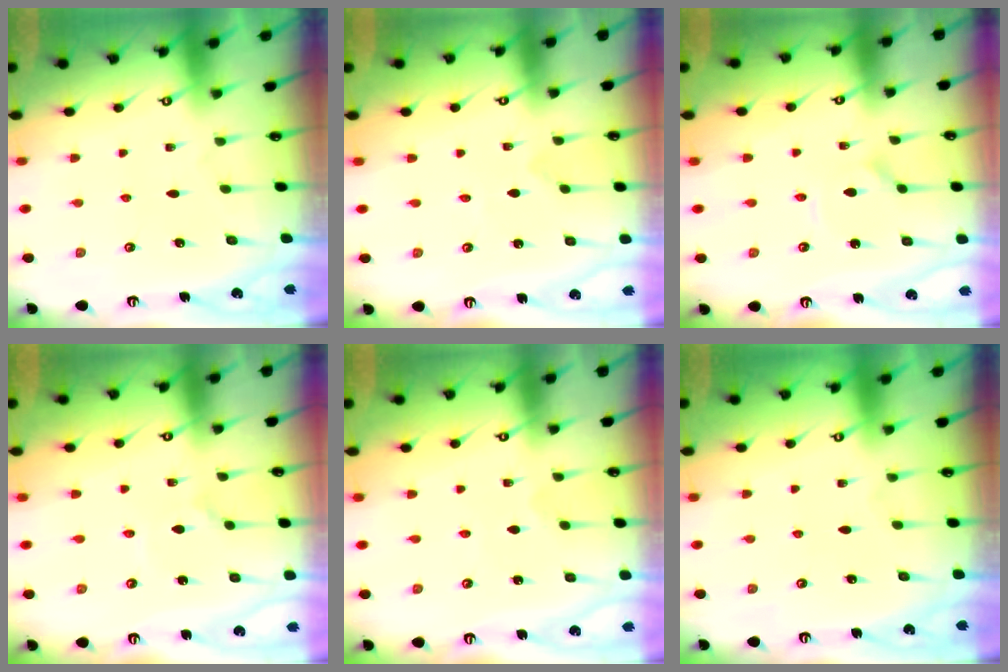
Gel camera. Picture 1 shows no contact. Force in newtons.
{"total": 0.0}
{"total": 3.2, "press": 3.1, "slide": 0.3}
{"total": 1.4, "press": 1.4, "slide": 0.4}
{"total": 0.7, "press": 0.7, "slide": 0.1}
{"total": 0.0}